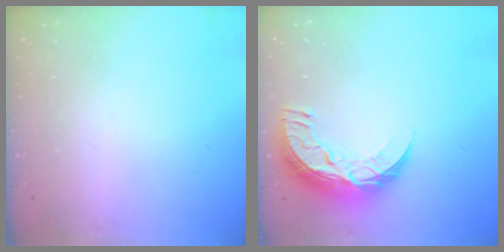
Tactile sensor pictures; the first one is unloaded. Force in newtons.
{"total": 11.9, "press": 11.9, "slide": 0.8}